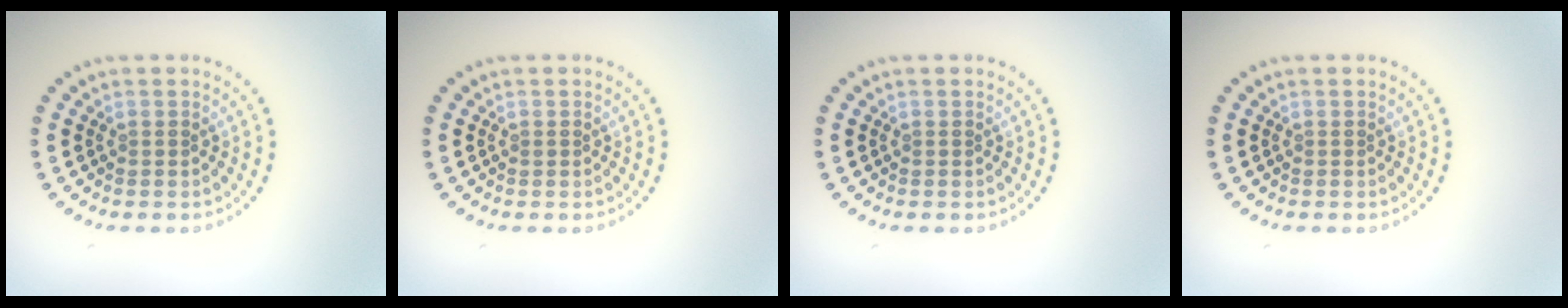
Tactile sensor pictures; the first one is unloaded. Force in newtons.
{"total": 0.0}
{"total": 0.0}
{"total": 0.0}